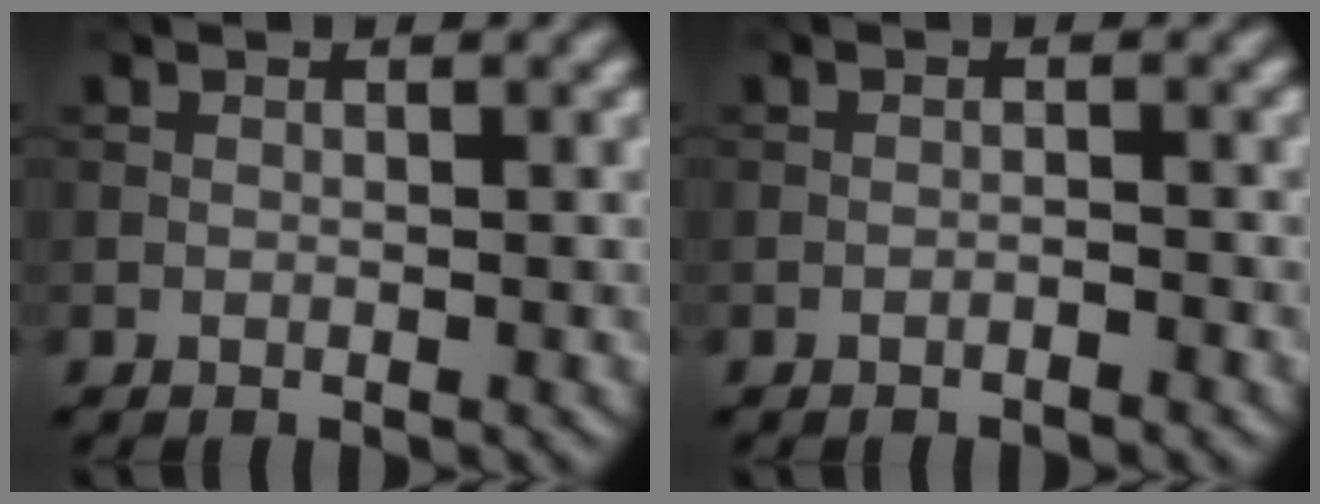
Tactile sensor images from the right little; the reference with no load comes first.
{"total": 0.8, "force": [-0.7, 0.1, 0.4], "torque": [-0.005, 0.003, -0.013]}